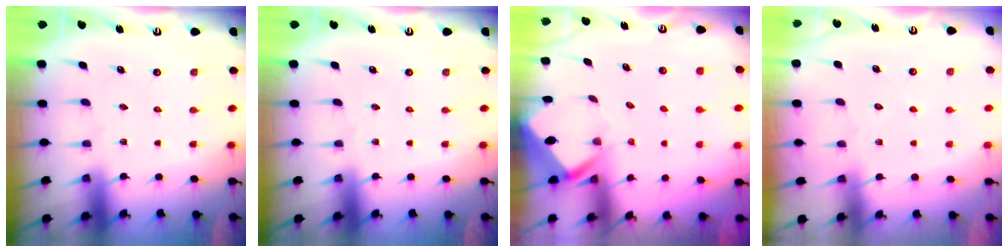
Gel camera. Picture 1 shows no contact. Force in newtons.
{"total": 0.0}
{"total": 2.3, "press": 2.3, "slide": 0.2}
{"total": 2.3, "press": 2.3, "slide": 0.3}